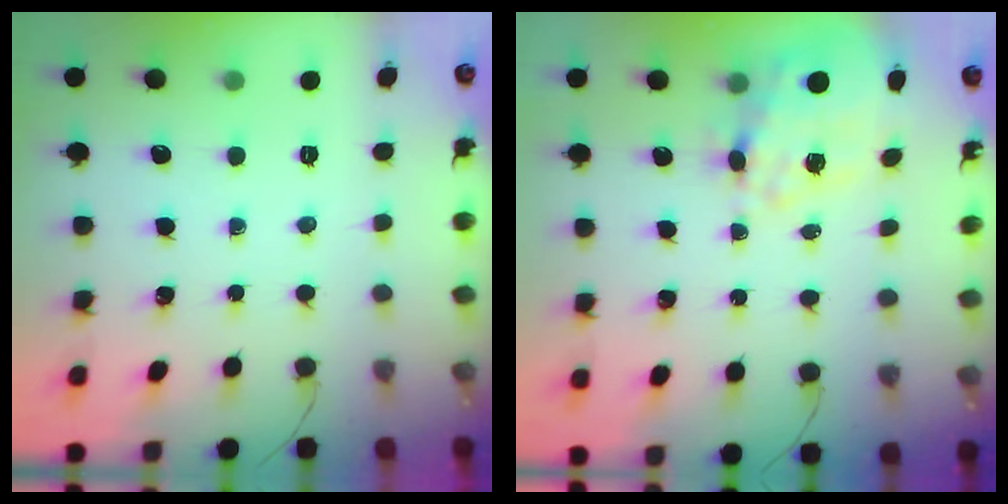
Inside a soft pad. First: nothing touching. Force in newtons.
{"total": 16.2, "press": 15.7, "slide": 3.7}